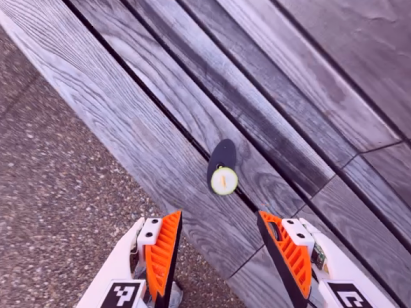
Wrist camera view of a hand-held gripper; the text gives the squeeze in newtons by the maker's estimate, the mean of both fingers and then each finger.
{"total": 0.0}